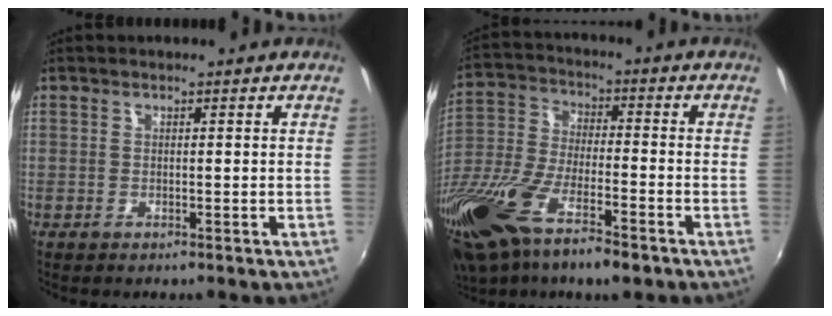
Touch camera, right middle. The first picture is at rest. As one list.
[{"total": 24.0, "force": [-15.3, 8.1, 16.5], "torque": [-0.359, -0.058, -0.281]}]